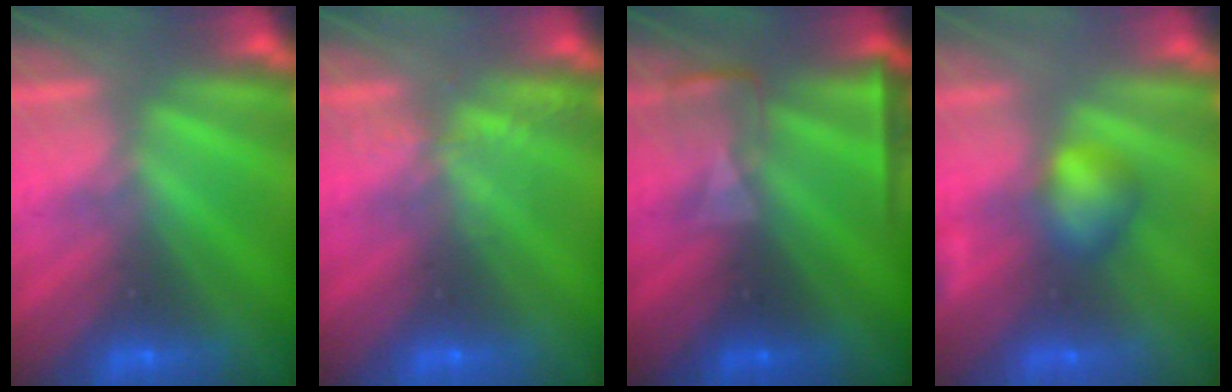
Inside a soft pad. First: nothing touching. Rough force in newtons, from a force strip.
{"total": 2.2}
{"total": 2.4}
{"total": 2.7}